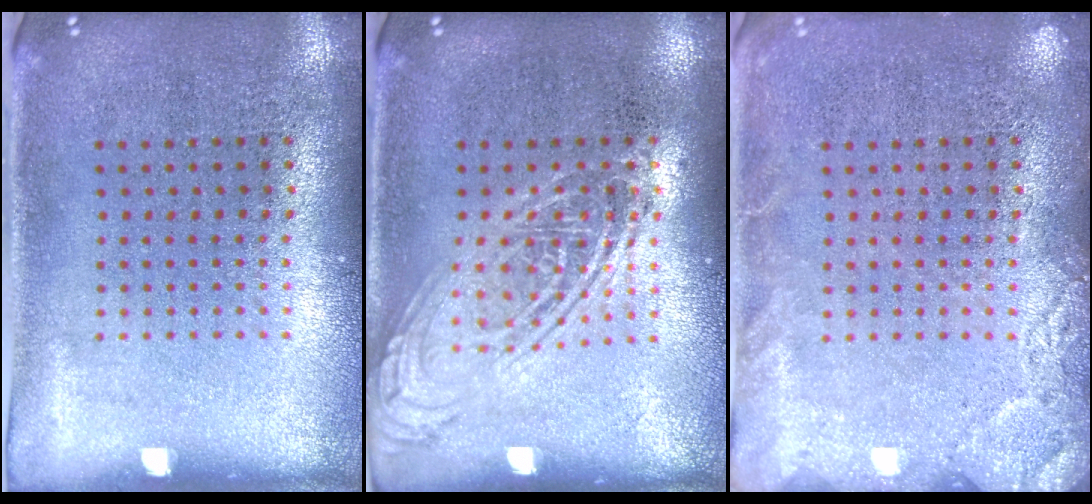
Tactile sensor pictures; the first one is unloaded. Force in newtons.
{"total": 2.5, "press": 2.5, "slide": 0.3}
{"total": 2.4, "press": 2.4, "slide": 0.3}